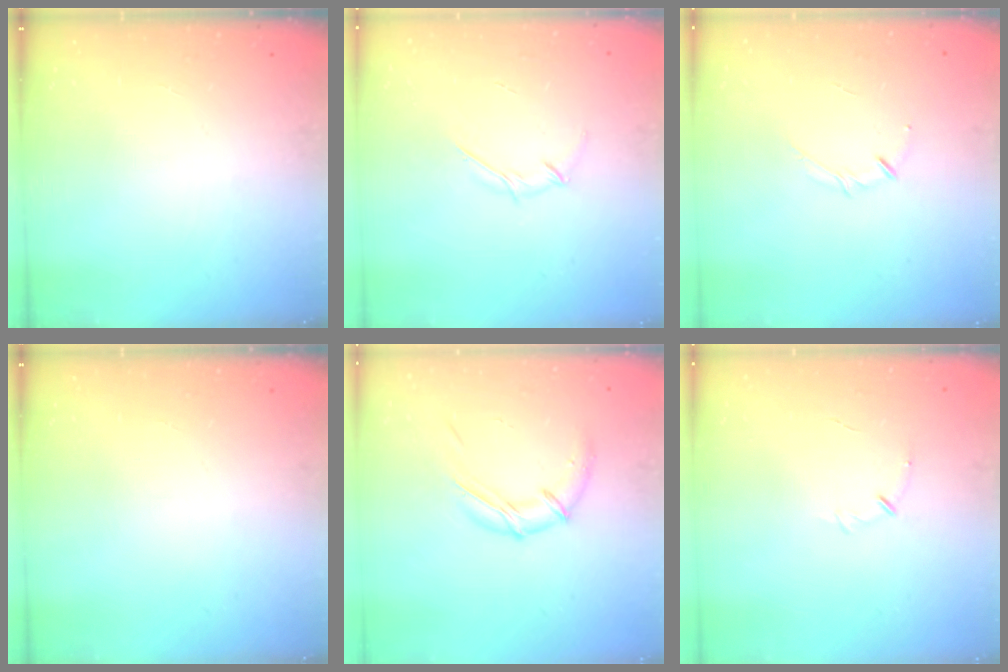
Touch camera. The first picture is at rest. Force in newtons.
{"total": 3.4, "press": 3.3, "slide": 0.8}
{"total": 2.5, "press": 2.4, "slide": 0.4}
{"total": 0.0}
{"total": 10.7, "press": 10.6, "slide": 1.5}
{"total": 4.7, "press": 4.6, "slide": 1.2}